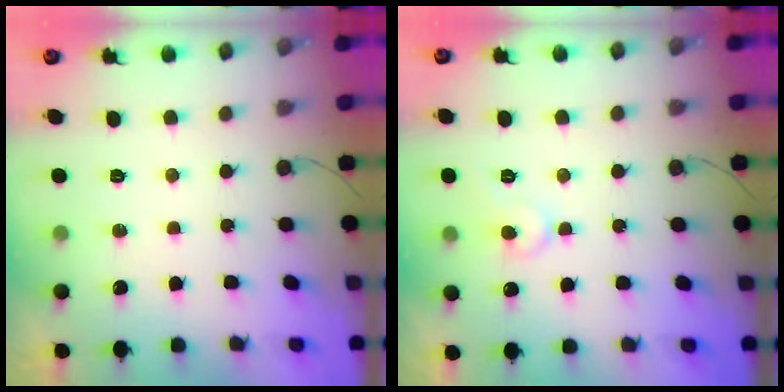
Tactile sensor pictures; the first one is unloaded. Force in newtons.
{"total": 7.1, "press": 7.1, "slide": 0.4}